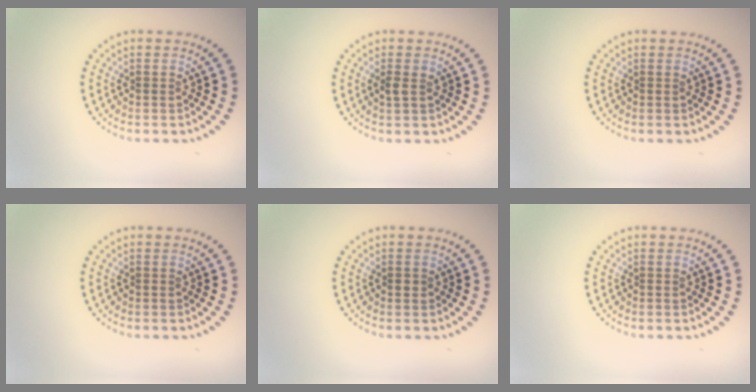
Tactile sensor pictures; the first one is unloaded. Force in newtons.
{"total": 0.9, "press": 0.8, "slide": 0.2}
{"total": 0.0}
{"total": 0.0}
{"total": 0.5, "press": 0.5, "slide": 0.1}
{"total": 0.0}